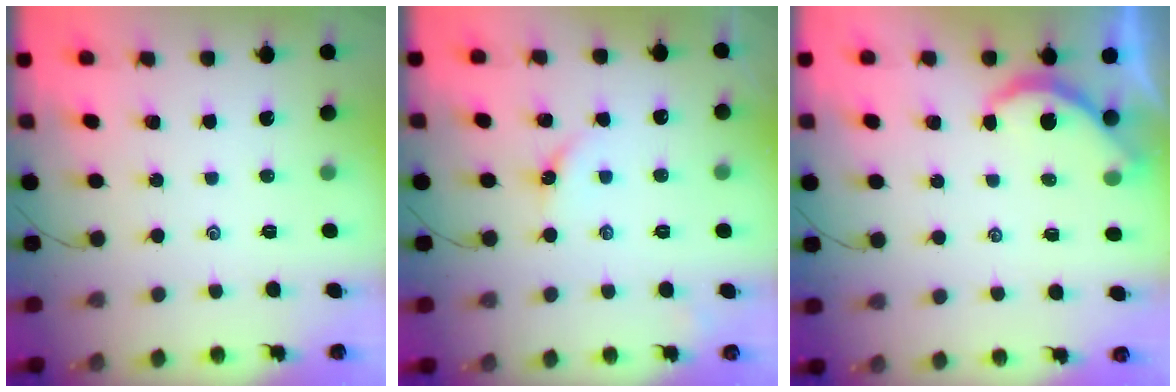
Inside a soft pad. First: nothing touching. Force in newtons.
{"total": 3.1, "press": 3.1, "slide": 0.5}
{"total": 4.0, "press": 4.0, "slide": 0.4}